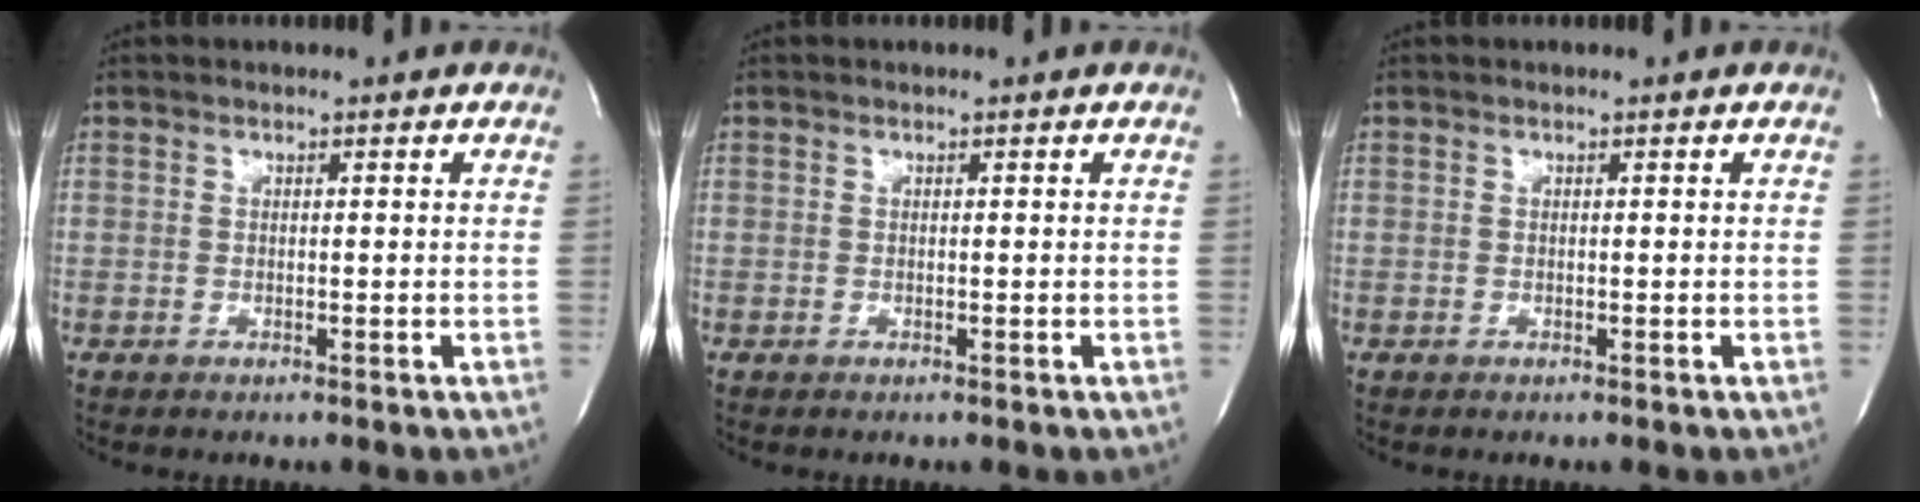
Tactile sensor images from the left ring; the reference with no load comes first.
{"total": 0.0}
{"total": 0.0}